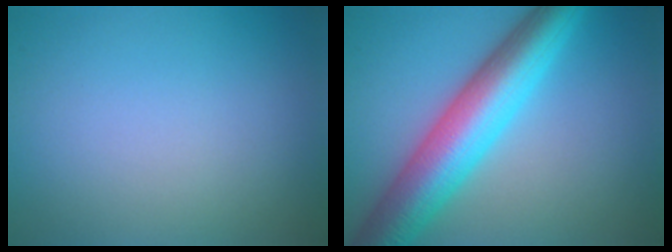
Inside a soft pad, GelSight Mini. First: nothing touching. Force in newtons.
{"total": 9.3, "press": 9.3, "slide": 0.1}